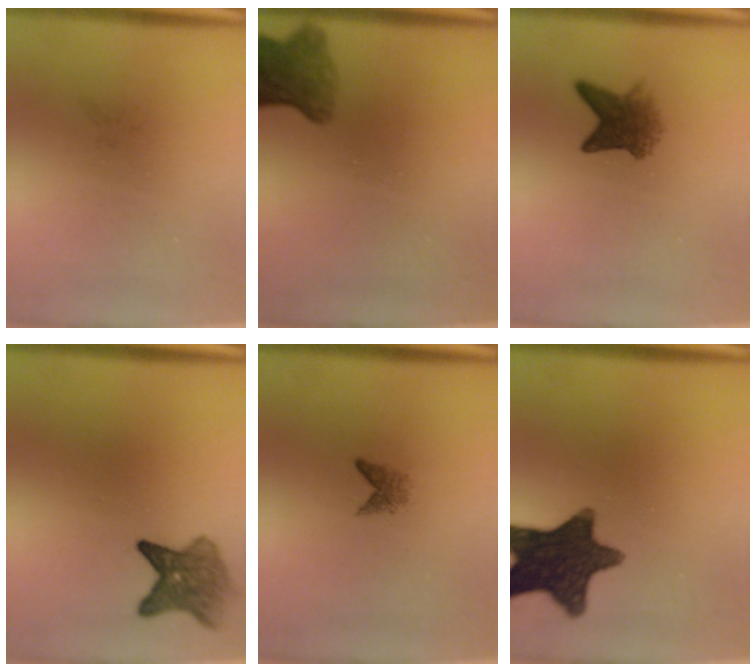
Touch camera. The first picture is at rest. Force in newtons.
{"total": 5.9}
{"total": 4.3}
{"total": 5.1}
{"total": 1.3}
{"total": 14.1}